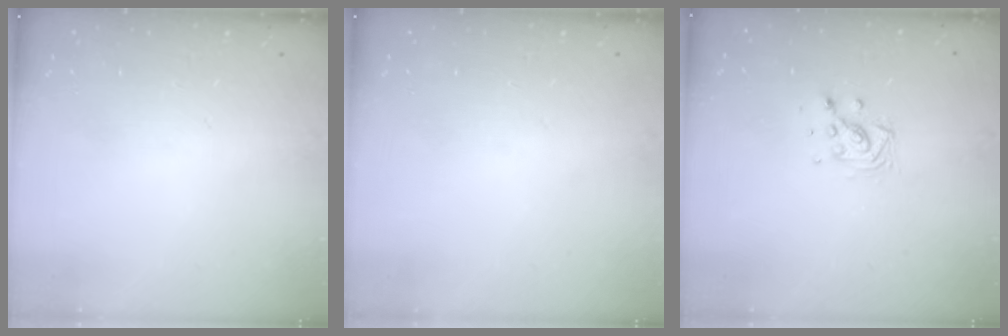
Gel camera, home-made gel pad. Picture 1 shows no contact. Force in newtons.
{"total": 0.0}
{"total": 6.7, "press": 6.3, "slide": 2.3}